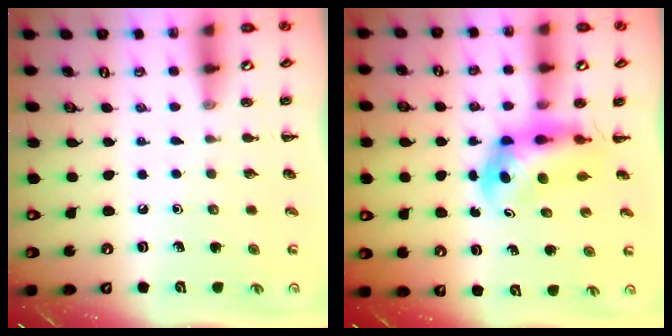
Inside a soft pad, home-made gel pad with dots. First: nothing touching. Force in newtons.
{"total": 4.8, "press": 4.5, "slide": 1.4}